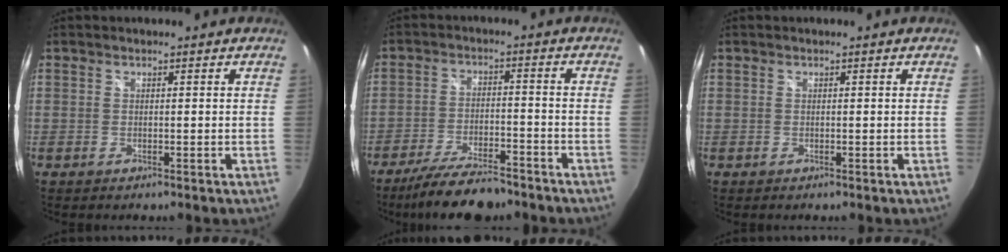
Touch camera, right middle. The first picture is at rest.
{"total": 11.8, "force": [-9.8, 2.8, 5.9], "torque": [-0.127, -0.016, -0.163]}
{"total": 0.0}